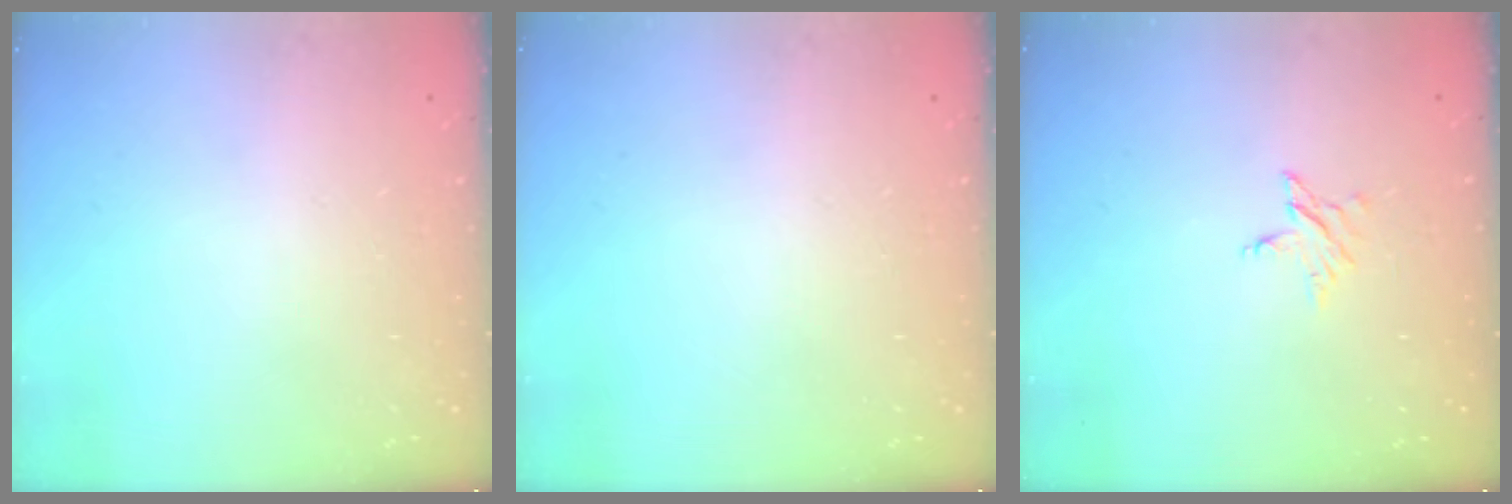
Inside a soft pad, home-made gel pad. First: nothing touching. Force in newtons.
{"total": 0.0}
{"total": 2.7, "press": 2.7, "slide": 0.2}